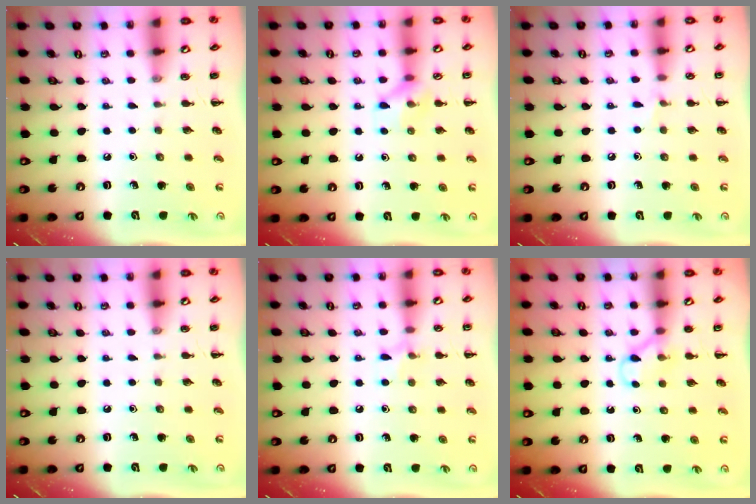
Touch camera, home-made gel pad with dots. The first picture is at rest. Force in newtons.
{"total": 8.6, "press": 8.5, "slide": 1.3}
{"total": 3.5, "press": 3.4, "slide": 1.1}
{"total": 0.0}
{"total": 5.7, "press": 5.4, "slide": 1.8}
{"total": 4.1, "press": 4.0, "slide": 1.2}